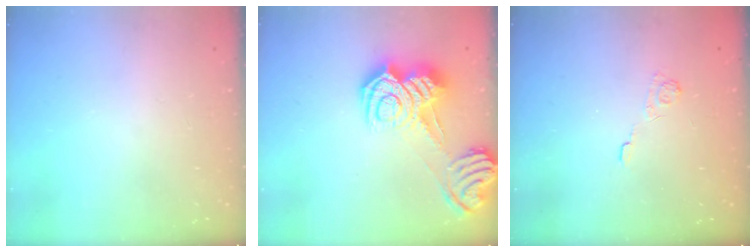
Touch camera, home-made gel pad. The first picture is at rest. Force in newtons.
{"total": 15.2, "press": 15.1, "slide": 0.9}
{"total": 3.8, "press": 3.5, "slide": 1.5}